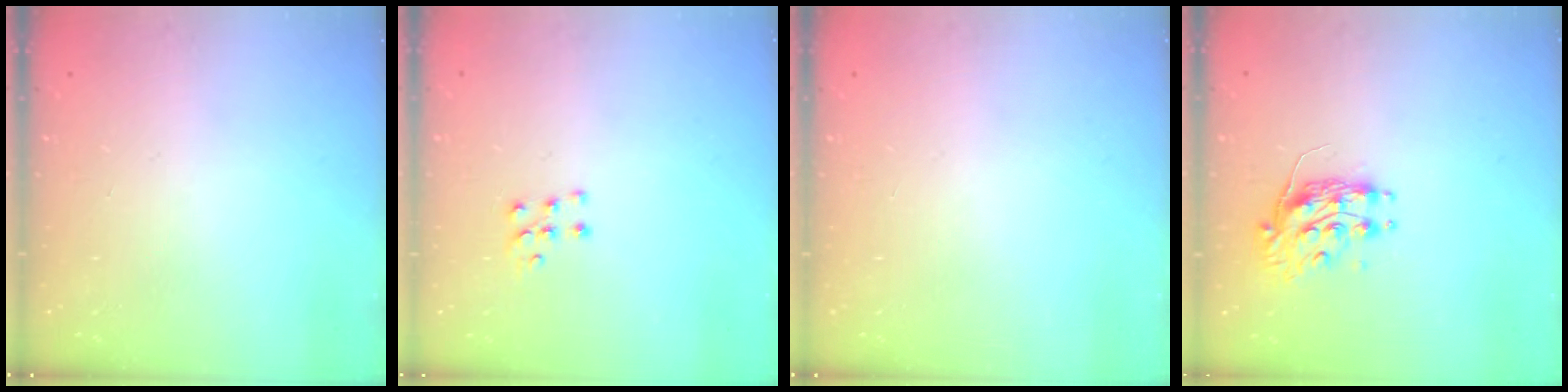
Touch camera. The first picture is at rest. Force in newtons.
{"total": 5.6, "press": 5.6, "slide": 0.5}
{"total": 0.0}
{"total": 8.8, "press": 8.8, "slide": 0.0}